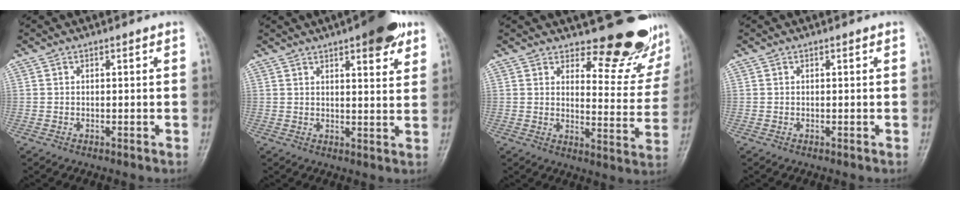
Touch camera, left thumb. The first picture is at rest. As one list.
[{"total": 9.7, "force": [5.8, 2.9, 7.1], "torque": [-0.076, -0.024, 0.074]}, {"total": 15.1, "force": [12.7, 5.5, 5.9], "torque": [-0.023, -0.115, 0.149]}, {"total": 0.0}]